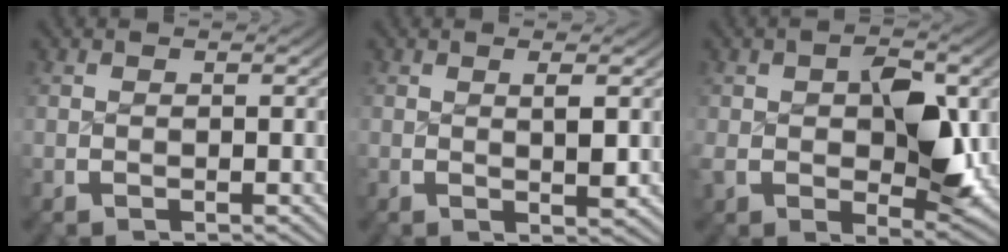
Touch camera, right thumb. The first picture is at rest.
{"total": 1.8, "force": [0.4, 0.5, 1.7], "torque": [-0.027, -0.003, 0.010]}
{"total": 7.2, "force": [-0.3, 4.6, 5.6], "torque": [-0.085, -0.021, 0.009]}